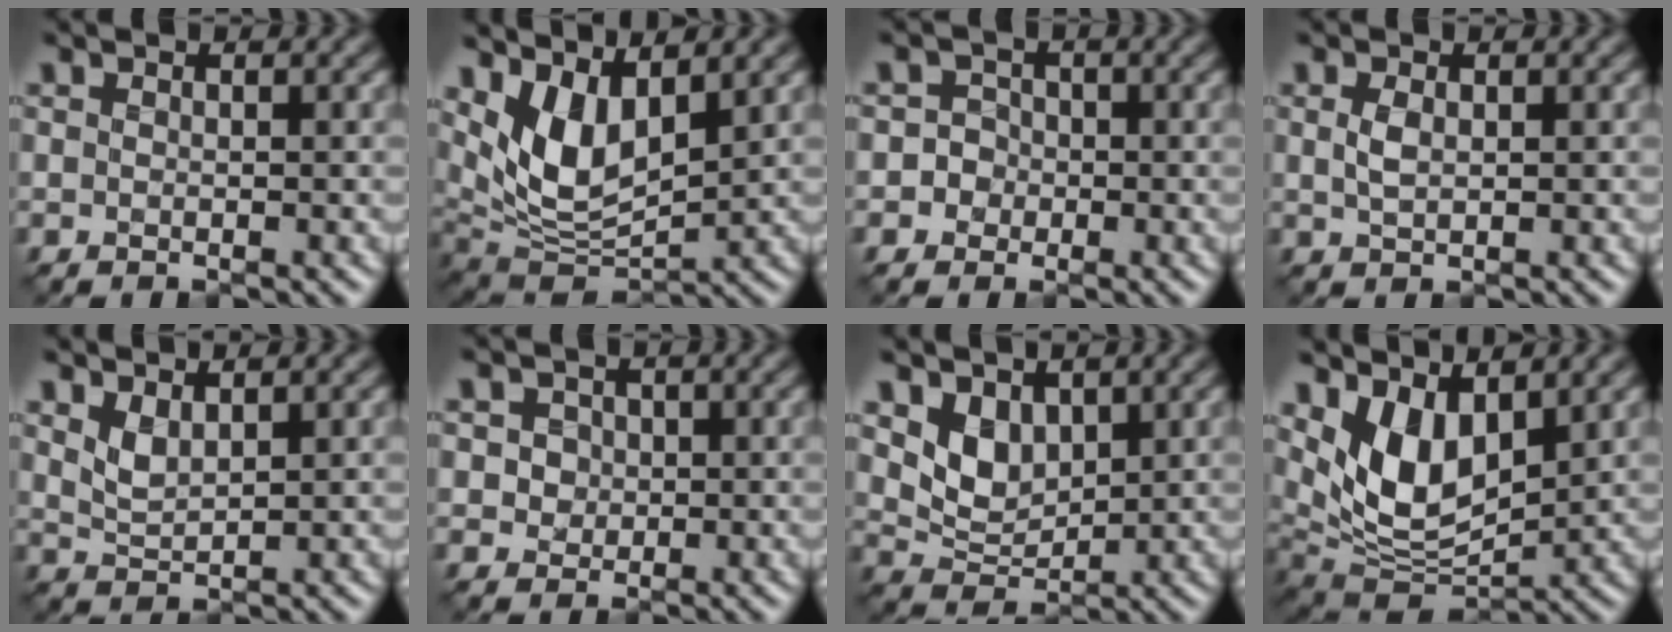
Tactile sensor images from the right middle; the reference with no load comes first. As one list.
[{"total": 6.5, "force": [2.4, 3.3, 5.0], "torque": [-0.103, -0.016, 0.044]}, {"total": 2.4, "force": [-0.5, 2.3, 0.5], "torque": [0.015, 0.009, -0.019]}, {"total": 1.3, "force": [0.0, 0.7, 1.1], "torque": [-0.027, -0.001, 0.003]}, {"total": 1.8, "force": [0.9, 0.8, 1.3], "torque": [-0.032, -0.007, 0.022]}, {"total": 3.0, "force": [0.9, 2.5, 1.4], "torque": [-0.032, 0.007, 0.014]}, {"total": 3.4, "force": [1.5, 2.4, 1.9], "torque": [-0.044, -0.013, 0.023]}, {"total": 6.9, "force": [2.3, 3.8, 5.3], "torque": [-0.106, -0.018, 0.039]}]